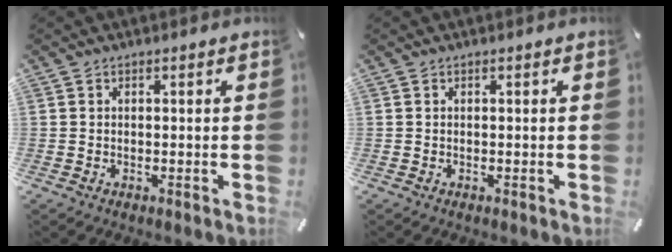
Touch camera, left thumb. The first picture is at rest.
{"total": 0.0}